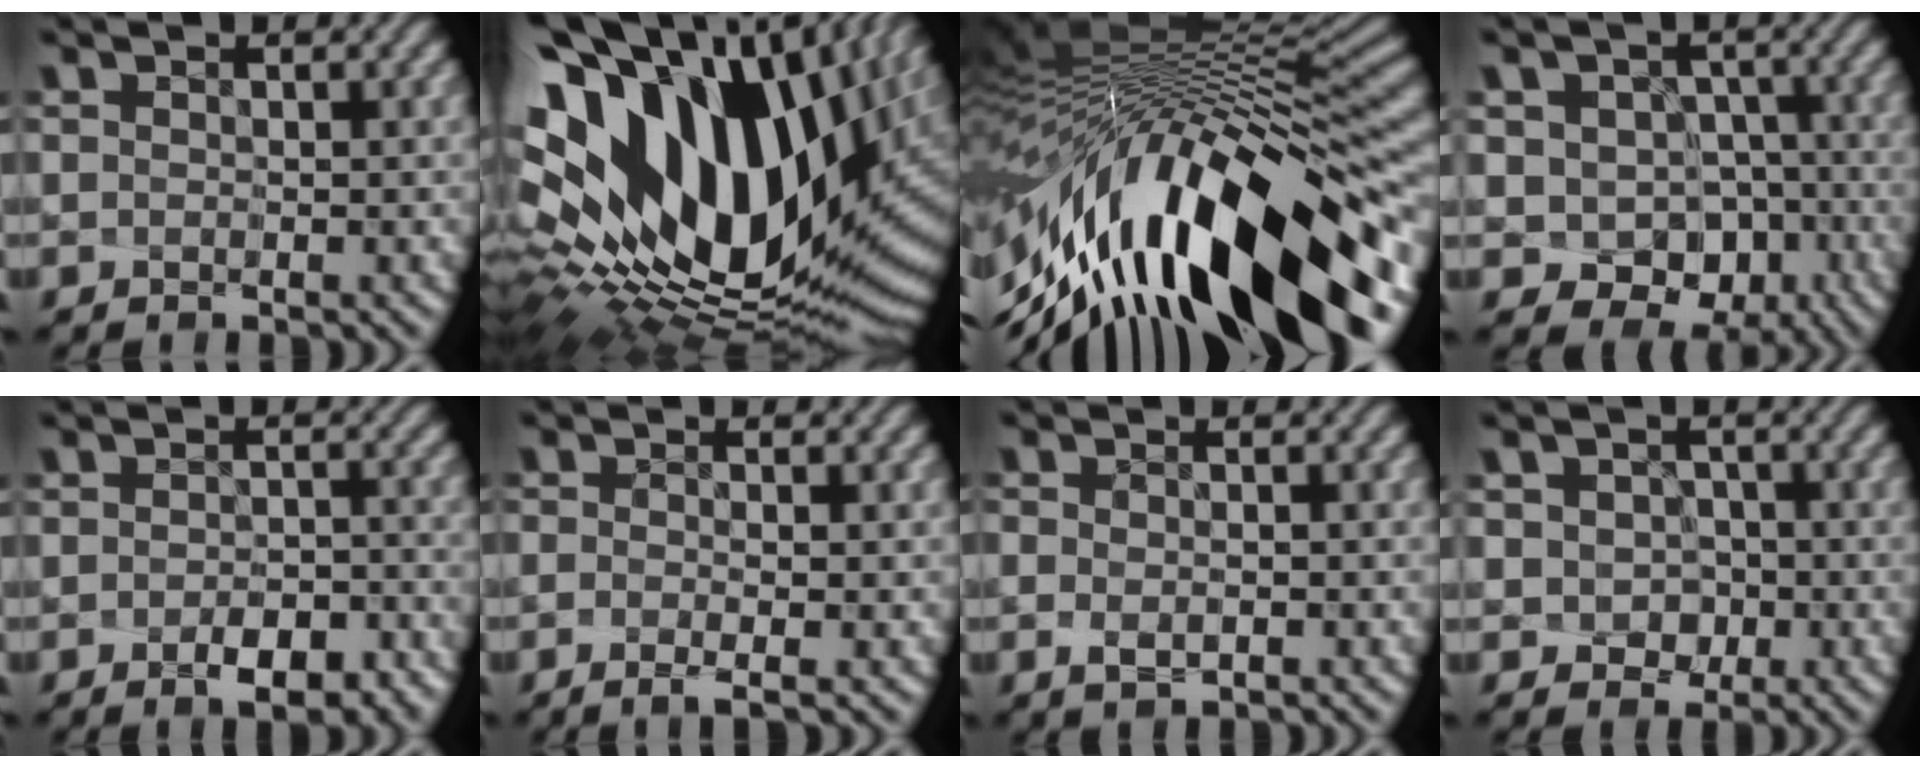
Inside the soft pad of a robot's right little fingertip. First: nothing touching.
{"total": 18.8, "force": [3.9, 10.6, 15.0], "torque": [-0.278, -0.051, 0.107]}
{"total": 15.6, "force": [-6.6, 5.1, 13.2], "torque": [-0.219, -0.001, -0.098]}
{"total": 7.3, "force": [-2.6, 5.9, 3.5], "torque": [-0.037, -0.021, -0.035]}
{"total": 4.3, "force": [-3.0, 1.6, 2.7], "torque": [-0.032, -0.029, -0.036]}
{"total": 1.8, "force": [-1.3, -0.5, 1.0], "torque": [-0.010, -0.020, -0.012]}
{"total": 1.3, "force": [-1.2, -0.1, 0.5], "torque": [-0.005, -0.020, -0.006]}
{"total": 2.9, "force": [-0.9, 2.3, 1.4], "torque": [-0.021, -0.012, -0.011]}